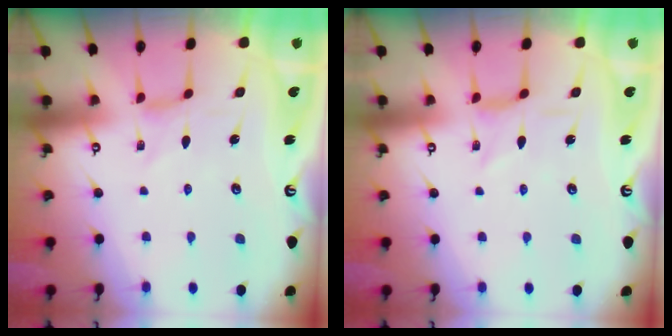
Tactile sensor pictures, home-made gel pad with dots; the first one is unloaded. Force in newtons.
{"total": 1.0, "press": 0.9, "slide": 0.4}